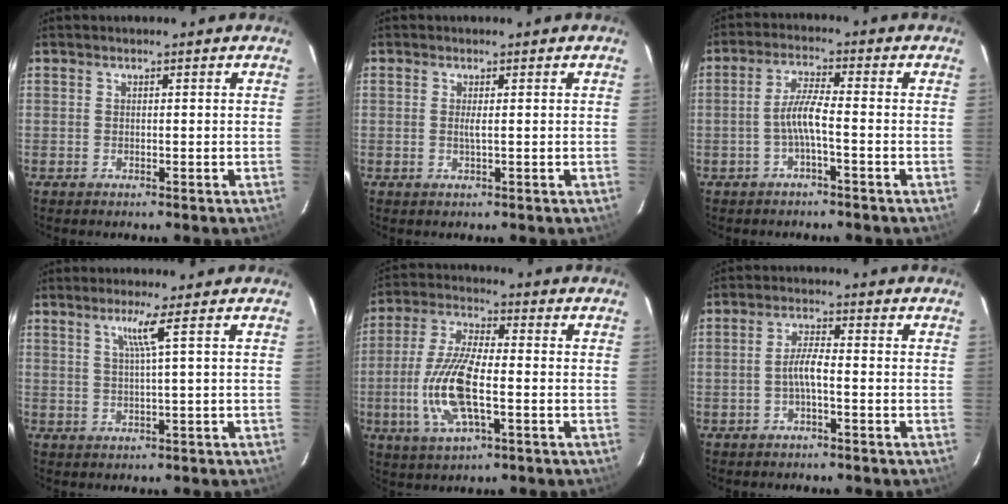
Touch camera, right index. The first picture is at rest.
{"total": 1.1, "force": [0.1, -0.1, 1.1], "torque": [-0.023, -0.002, 0.001]}
{"total": 4.4, "force": [-1.7, 0.1, 4.0], "torque": [-0.088, 0.008, -0.033]}
{"total": 3.3, "force": [1.4, -1.2, 2.7], "torque": [-0.042, -0.005, 0.028]}
{"total": 12.9, "force": [-2.8, 4.3, 11.9], "torque": [-0.255, -0.003, -0.057]}
{"total": 3.3, "force": [-1.3, 0.4, 3.1], "torque": [-0.065, 0.007, -0.024]}